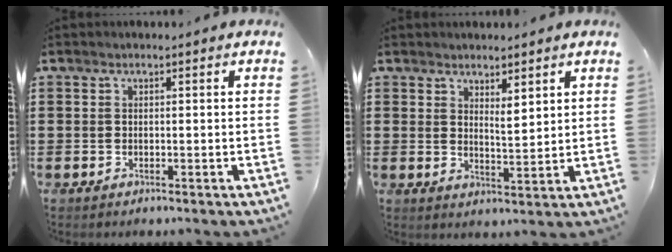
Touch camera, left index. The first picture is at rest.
{"total": 3.1, "force": [2.6, 0.7, 1.5], "torque": [-0.027, -0.004, 0.046]}